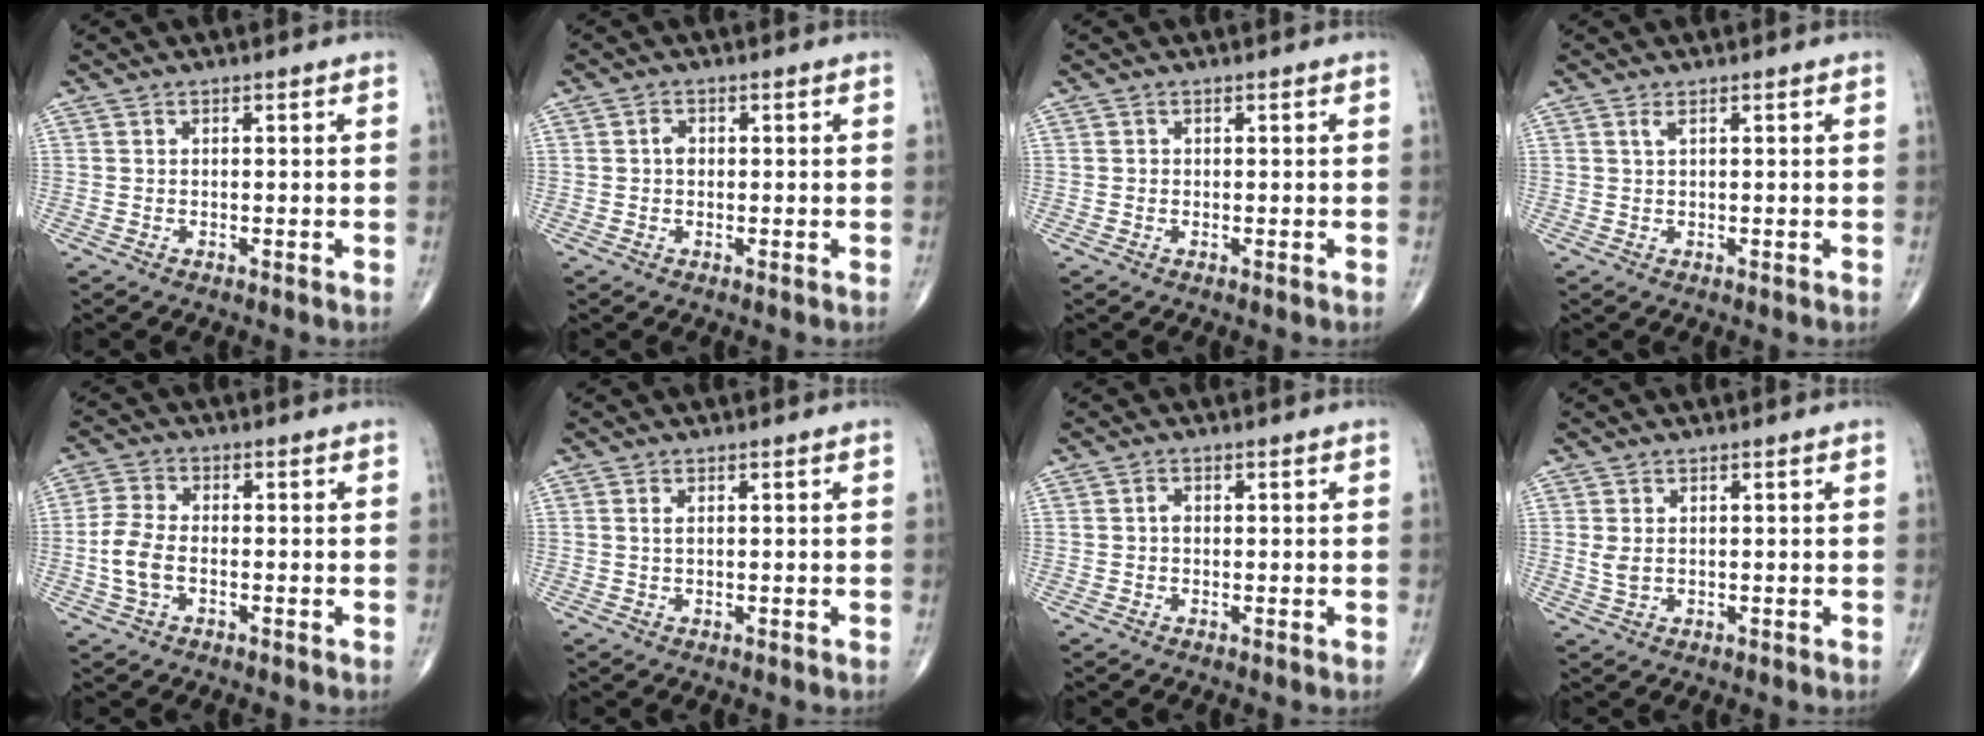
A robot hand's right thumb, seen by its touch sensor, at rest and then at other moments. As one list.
[{"total": 1.5, "force": [0.1, 1.1, 1.0], "torque": [-0.012, 0.004, -0.002]}, {"total": 0.0}, {"total": 0.8, "force": [0.5, 0.1, 0.7], "torque": [-0.020, 0.003, 0.010]}, {"total": 6.2, "force": [-1.4, 3.6, 4.9], "torque": [-0.113, 0.014, -0.031]}, {"total": 0.9, "force": [0.3, 0.3, 0.8], "torque": [-0.018, 0.003, 0.007]}, {"total": 0.7, "force": [0.0, 0.5, 0.5], "torque": [-0.006, 0.002, -0.003]}, {"total": 2.1, "force": [0.4, 1.2, 1.6], "torque": [-0.033, 0.000, 0.013]}]